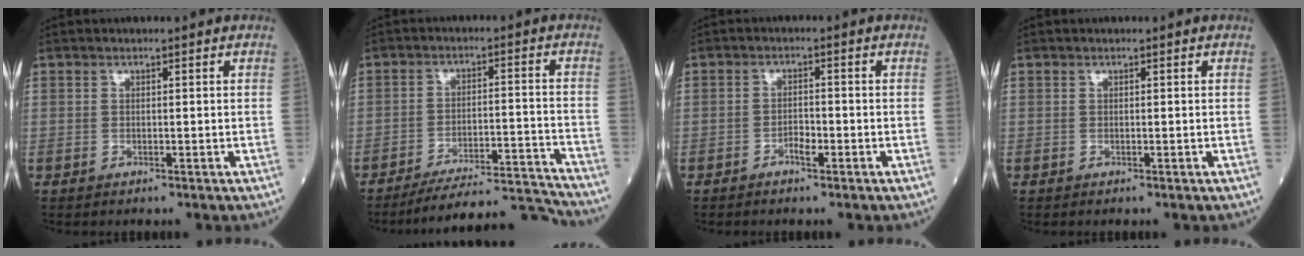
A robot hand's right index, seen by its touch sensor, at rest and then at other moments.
{"total": 13.7, "force": [-13.4, -1.0, 2.3], "torque": [-0.022, 0.017, -0.203]}
{"total": 2.0, "force": [-1.2, 0.7, 1.4], "torque": [-0.021, 0.004, -0.022]}
{"total": 0.0}